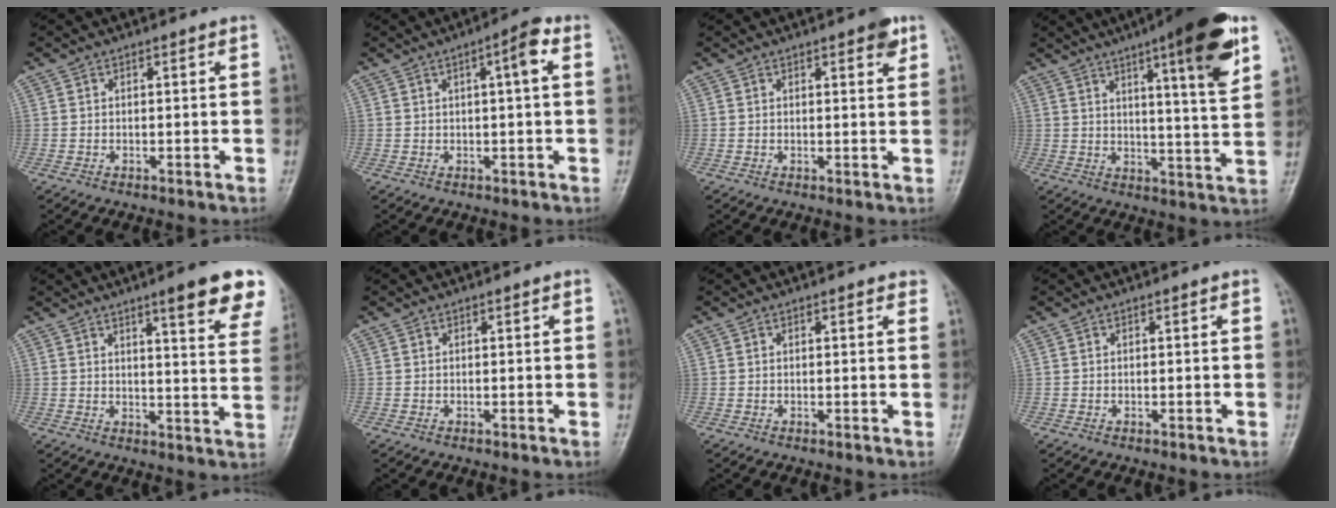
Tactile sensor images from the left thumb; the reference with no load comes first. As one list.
[{"total": 4.6, "force": [1.1, 0.8, 4.3], "torque": [-0.068, 0.011, 0.014]}, {"total": 3.2, "force": [1.8, 1.1, 2.4], "torque": [-0.023, -0.006, 0.018]}, {"total": 16.5, "force": [8.4, 2.5, 13.9], "torque": [-0.184, -0.035, 0.117]}, {"total": 14.3, "force": [9.3, 2.1, 10.7], "torque": [-0.109, -0.043, 0.107]}, {"total": 0.0}, {"total": 1.1, "force": [0.7, 0.4, 0.7], "torque": [-0.004, 0.000, 0.004]}, {"total": 0.0}]